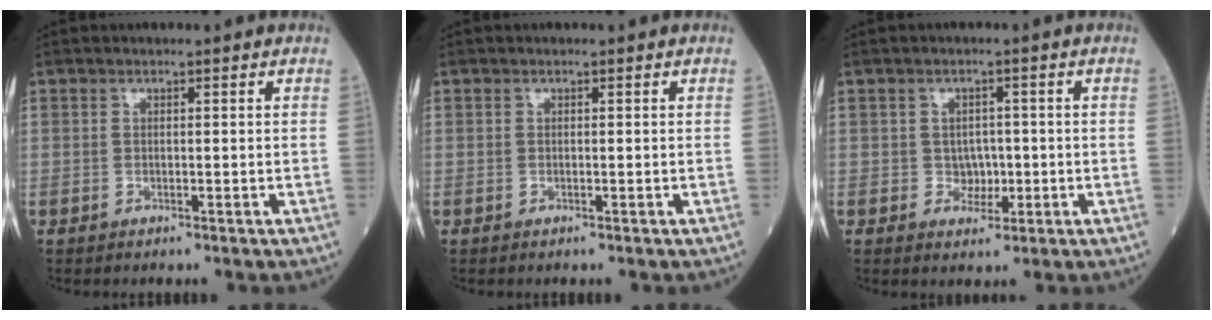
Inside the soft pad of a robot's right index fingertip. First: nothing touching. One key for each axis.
{"total": 0.0}
{"total": 2.7, "fx": -0.4, "fy": 2.3, "fz": 1.4, "tx": -0.011, "ty": 0.005, "tz": -0.004}